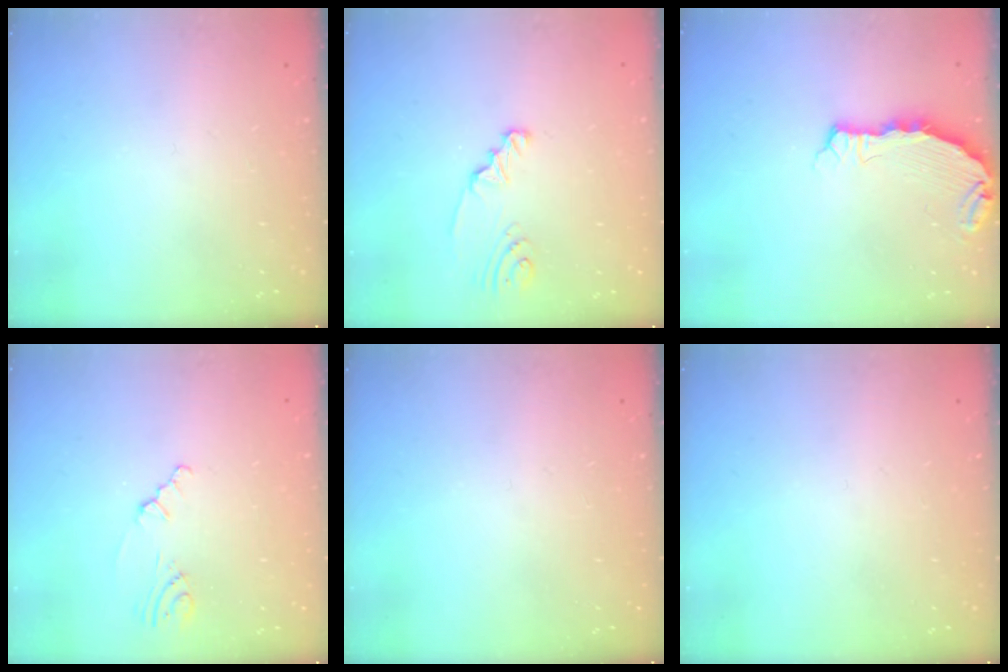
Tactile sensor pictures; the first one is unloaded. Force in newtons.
{"total": 2.3, "press": 2.3, "slide": 0.2}
{"total": 6.5, "press": 5.3, "slide": 3.8}
{"total": 1.4, "press": 1.3, "slide": 0.4}
{"total": 0.0}
{"total": 0.0}